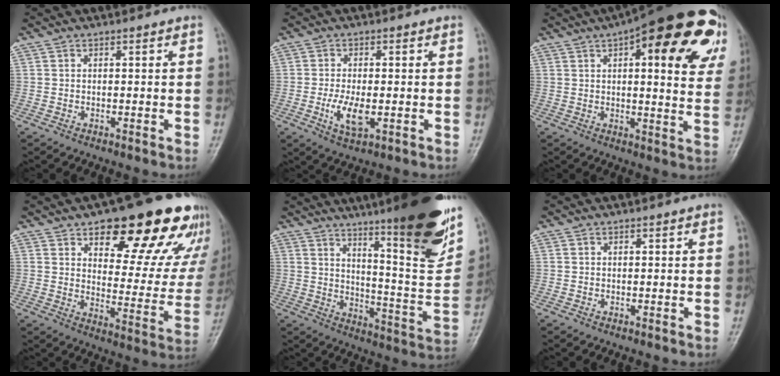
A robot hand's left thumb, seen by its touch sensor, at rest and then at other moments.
{"total": 6.1, "force": [-1.3, 2.9, 5.2], "torque": [-0.098, -0.007, -0.023]}
{"total": 25.2, "force": [11.1, 8.6, 20.9], "torque": [-0.248, 0.001, 0.141]}
{"total": 24.5, "force": [15.4, 10.1, 16.1], "torque": [-0.158, -0.060, 0.209]}
{"total": 24.6, "force": [15.5, 3.9, 18.7], "torque": [-0.243, -0.076, 0.230]}
{"total": 0.0}